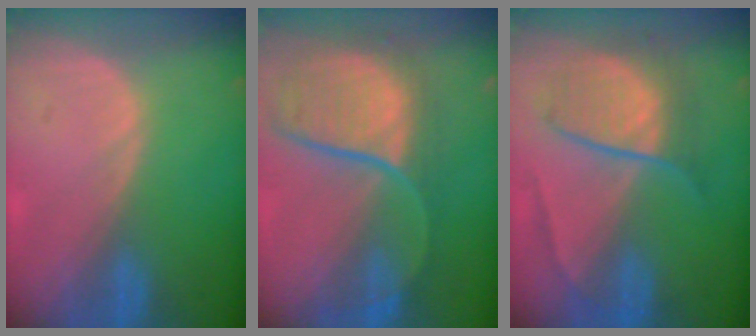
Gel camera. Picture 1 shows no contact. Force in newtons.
{"total": 10.9, "press": 9.8, "slide": 4.8}
{"total": 7.2, "press": 7.2, "slide": 0.2}